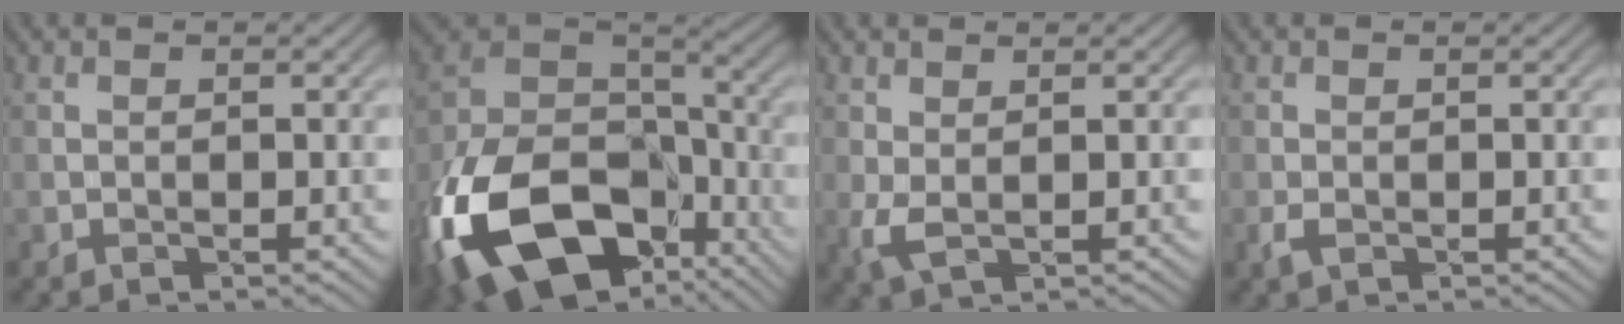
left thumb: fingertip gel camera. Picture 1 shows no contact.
{"total": 20.1, "force": [-10.2, 12.5, 11.9], "torque": [-0.294, -0.042, -0.164]}
{"total": 1.4, "force": [0.6, 0.4, 1.2], "torque": [-0.044, -0.003, 0.014]}
{"total": 1.3, "force": [-0.5, 0.7, 1.0], "torque": [-0.027, -0.008, -0.008]}